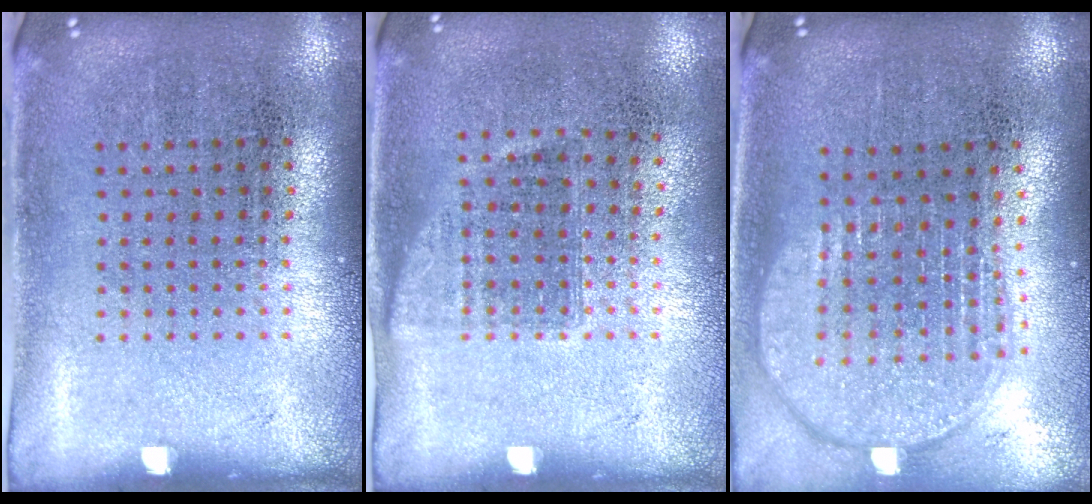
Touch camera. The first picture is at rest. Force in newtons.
{"total": 0.9, "press": 0.8, "slide": 0.4}
{"total": 1.9, "press": 1.6, "slide": 1.1}